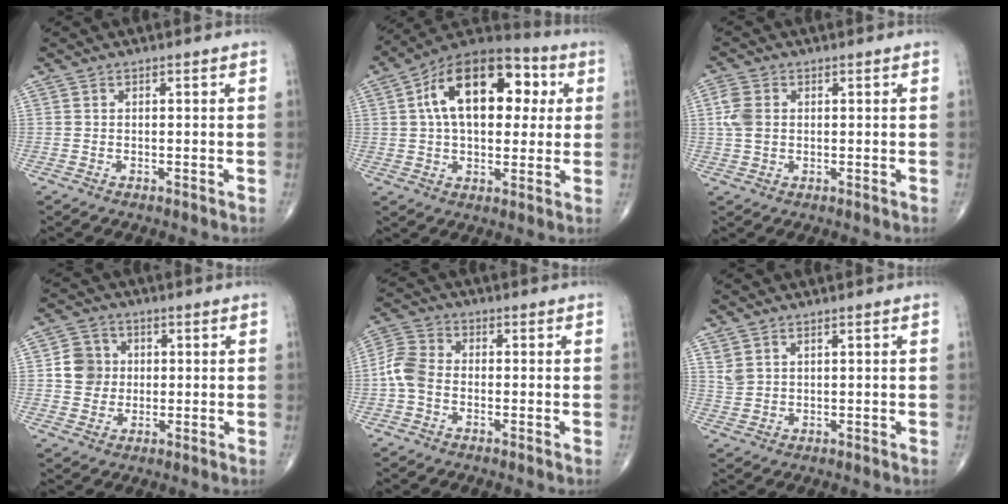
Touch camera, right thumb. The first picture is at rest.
{"total": 20.4, "force": [4.7, 11.7, 16.0], "torque": [-0.221, 0.021, 0.064]}
{"total": 4.7, "force": [0.6, 3.4, 3.1], "torque": [-0.069, 0.005, 0.010]}
{"total": 6.5, "force": [0.6, 6.1, 2.3], "torque": [-0.013, 0.003, 0.006]}
{"total": 6.0, "force": [-1.2, 4.3, 4.0], "torque": [-0.082, 0.017, -0.038]}
{"total": 2.5, "force": [1.6, 1.5, 1.1], "torque": [-0.015, -0.008, 0.040]}